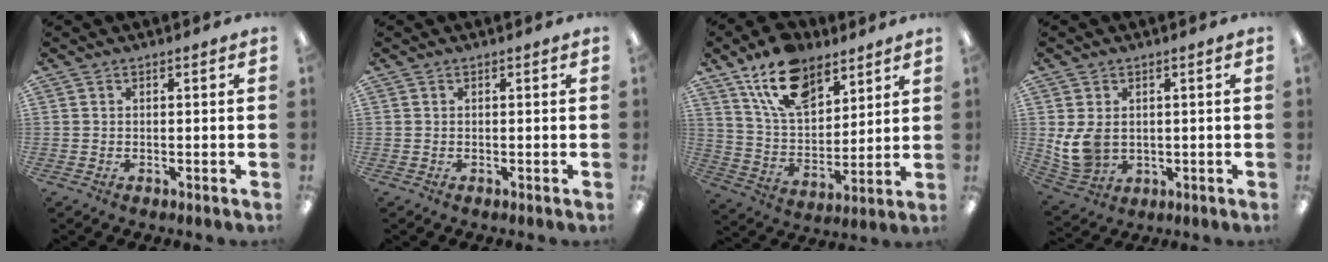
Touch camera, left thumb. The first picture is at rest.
{"total": 0.0}
{"total": 16.0, "force": [10.3, 8.8, 8.4], "torque": [-0.153, -0.036, 0.191]}
{"total": 7.8, "force": [0.8, 6.2, 4.8], "torque": [-0.112, 0.004, 0.019]}